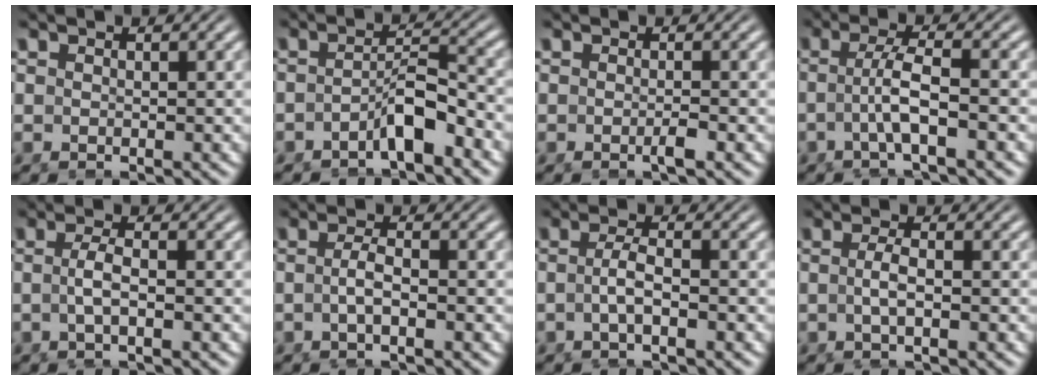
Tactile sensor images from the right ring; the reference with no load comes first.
{"total": 3.1, "force": [-2.2, 0.1, 2.1], "torque": [-0.027, -0.009, -0.034]}
{"total": 0.9, "force": [-0.6, -0.2, 0.7], "torque": [-0.008, 0.003, -0.013]}
{"total": 3.3, "force": [-1.0, 0.0, 3.1], "torque": [-0.066, -0.008, -0.012]}
{"total": 2.1, "force": [-0.8, -0.5, 1.9], "torque": [-0.043, -0.008, -0.008]}
{"total": 2.1, "force": [-1.1, -0.4, 1.7], "torque": [-0.037, -0.010, -0.015]}
{"total": 2.3, "force": [-1.2, -0.3, 2.0], "torque": [-0.044, -0.010, -0.016]}
{"total": 1.9, "force": [-0.8, -0.6, 1.6], "torque": [-0.036, -0.009, -0.008]}